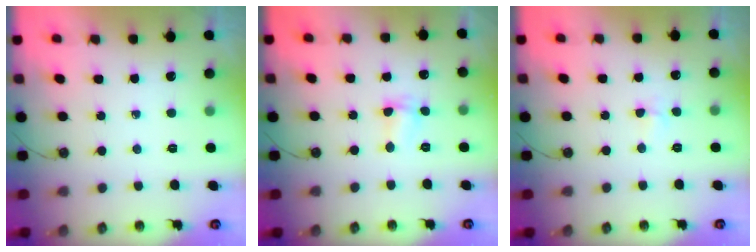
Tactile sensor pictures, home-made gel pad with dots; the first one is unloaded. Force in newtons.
{"total": 2.5, "press": 2.5, "slide": 0.4}
{"total": 3.7, "press": 3.7, "slide": 0.3}